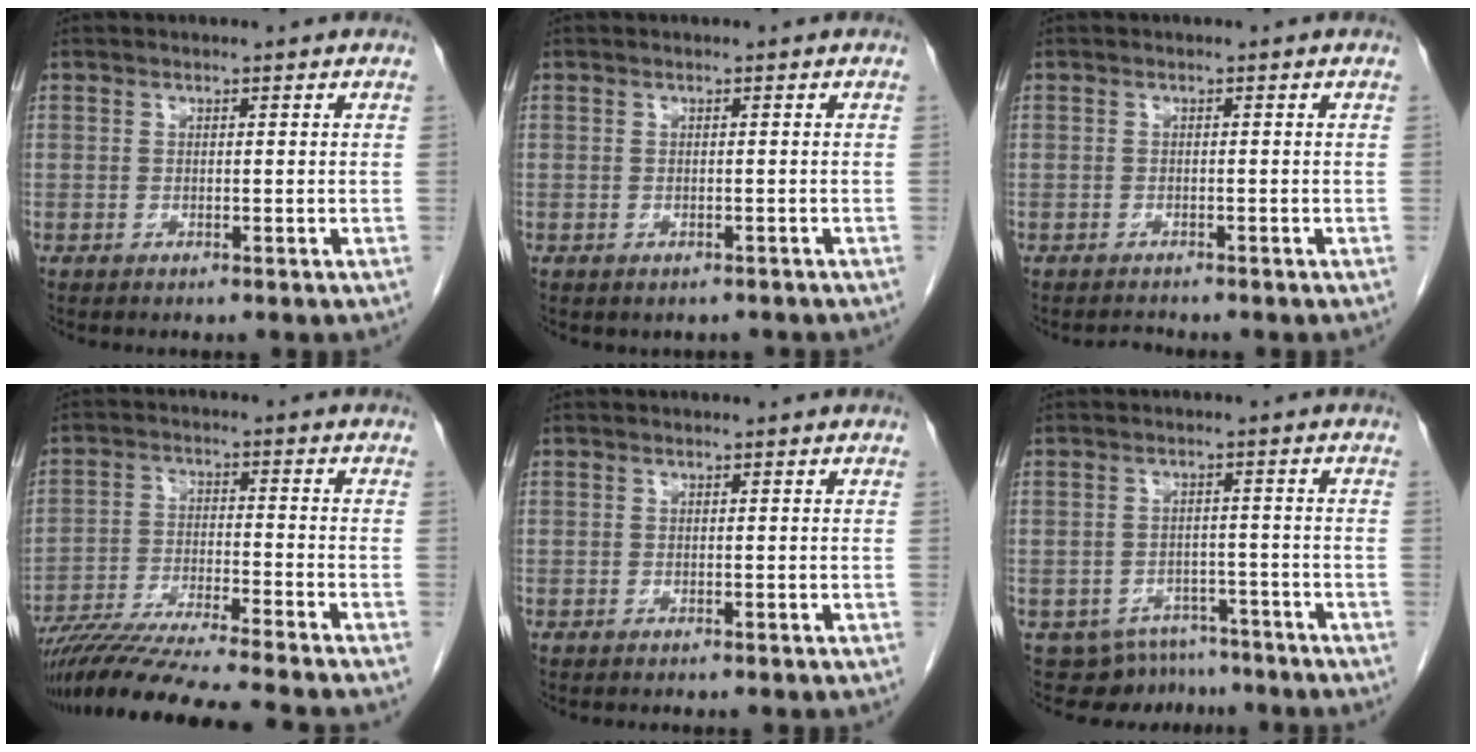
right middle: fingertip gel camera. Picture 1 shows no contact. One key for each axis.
{"total": 1.2, "fx": -0.9, "fy": 0.7, "fz": 0.2, "tx": -0.007, "ty": 0.000, "tz": -0.010}
{"total": 1.0, "fx": -1.0, "fy": 0.1, "fz": -0.2, "tx": 0.001, "ty": -0.005, "tz": -0.014}
{"total": 15.3, "fx": -13.6, "fy": -1.6, "fz": 6.9, "tx": -0.111, "ty": -0.032, "tz": -0.226}
{"total": 0.0}
{"total": 7.3, "fx": -6.3, "fy": 3.7, "fz": 0.1, "tx": 0.008, "ty": 0.015, "tz": -0.079}